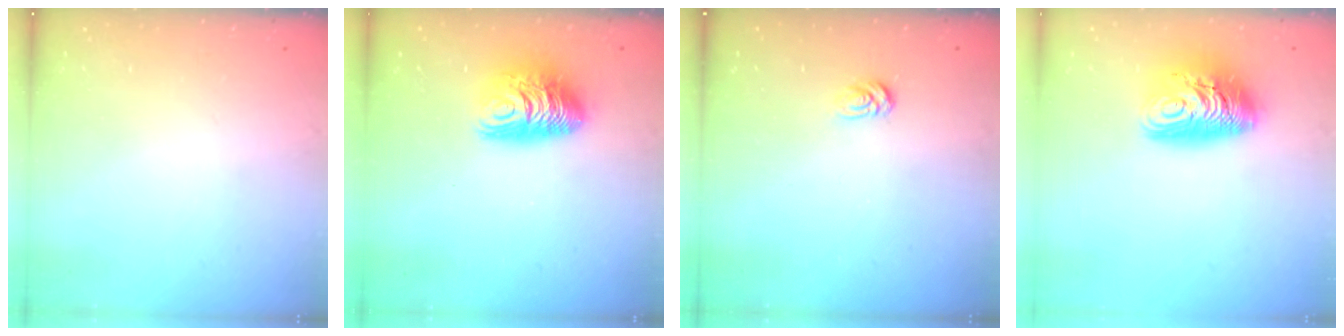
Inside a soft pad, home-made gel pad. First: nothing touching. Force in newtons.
{"total": 10.7, "press": 10.6, "slide": 1.0}
{"total": 3.7, "press": 3.6, "slide": 0.4}
{"total": 12.8, "press": 12.8, "slide": 1.2}